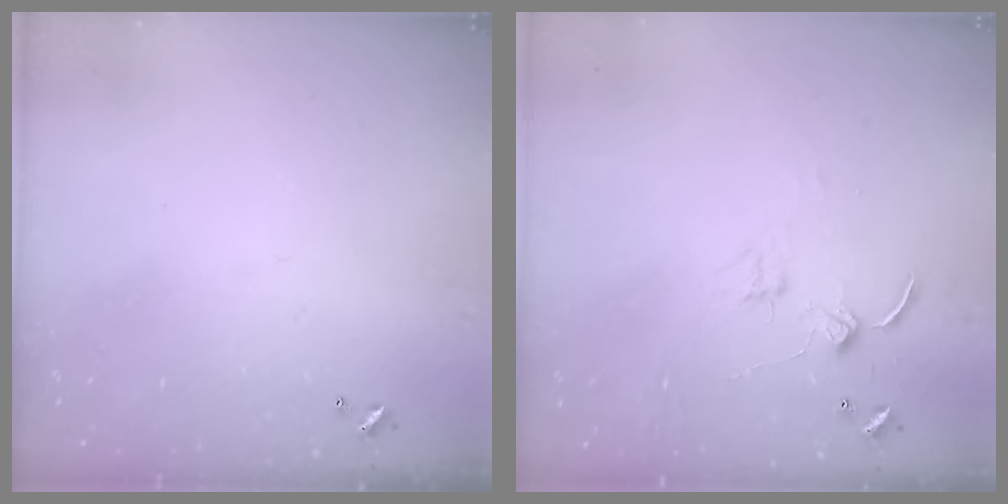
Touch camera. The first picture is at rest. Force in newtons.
{"total": 2.4, "press": 2.3, "slide": 0.4}